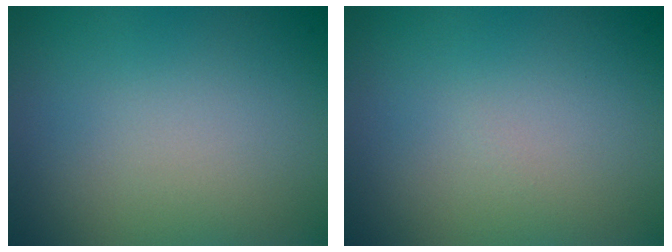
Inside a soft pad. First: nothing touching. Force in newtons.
{"total": 0.0}